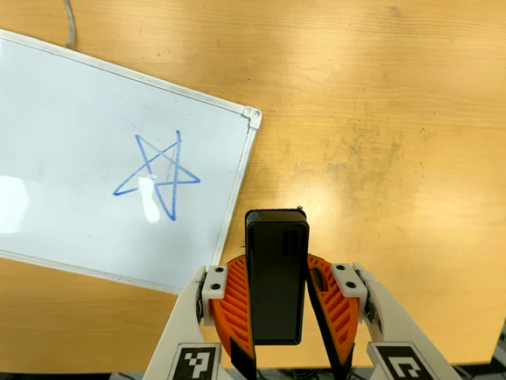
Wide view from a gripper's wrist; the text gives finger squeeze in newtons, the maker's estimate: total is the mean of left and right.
{"total": 4.9, "left": 4.3, "right": 5.4}